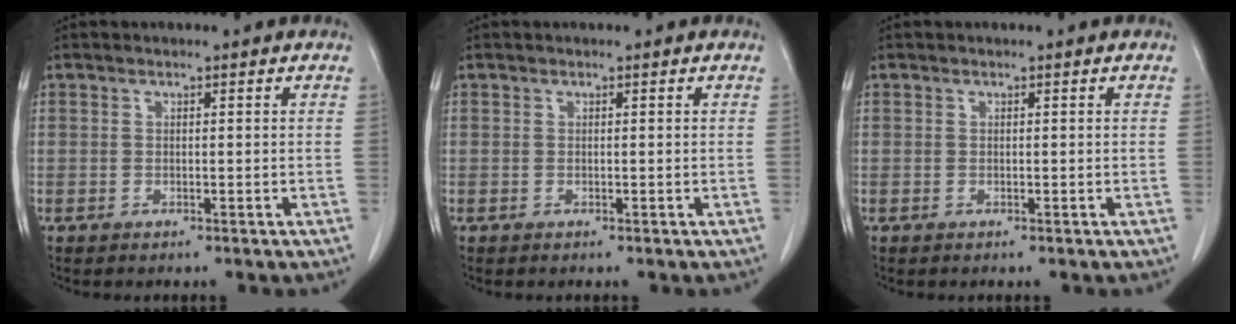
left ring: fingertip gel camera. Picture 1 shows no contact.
{"total": 0.0}
{"total": 0.0}